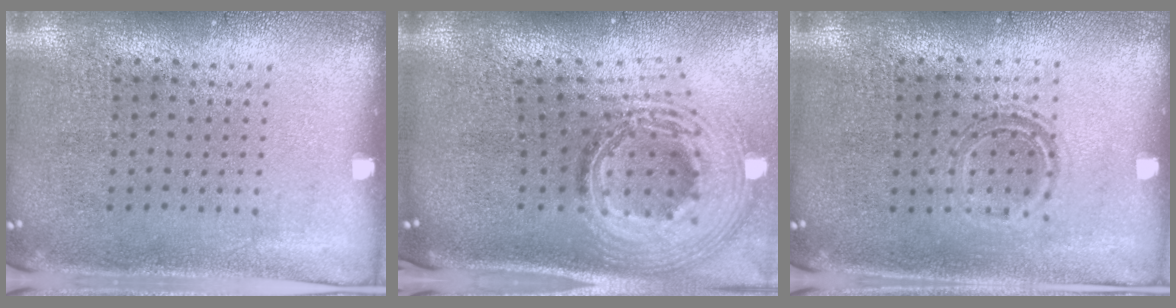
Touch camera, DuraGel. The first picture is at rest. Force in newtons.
{"total": 3.0, "press": 2.1, "slide": 2.1}
{"total": 1.1, "press": 0.9, "slide": 0.6}